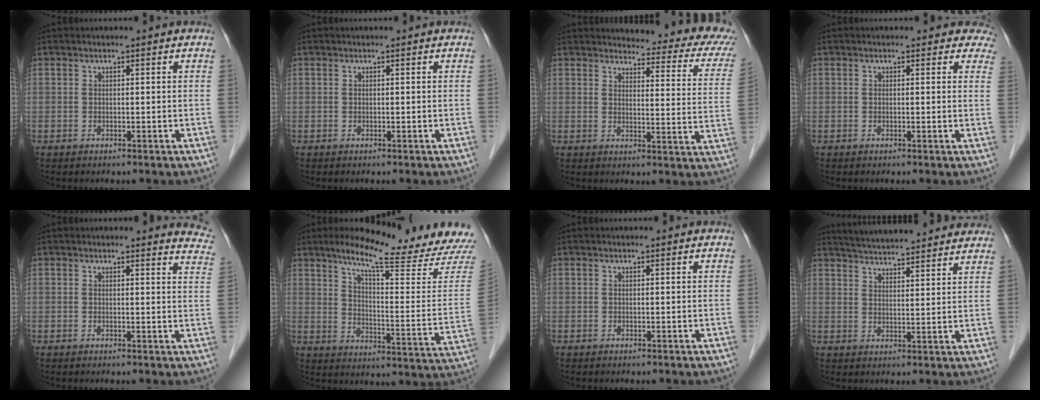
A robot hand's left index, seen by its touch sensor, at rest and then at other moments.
{"total": 0.0}
{"total": 17.1, "force": [15.7, 3.4, 5.9], "torque": [-0.041, -0.065, 0.146]}
{"total": 3.4, "force": [2.8, 1.9, 0.1], "torque": [0.027, -0.010, 0.000]}
{"total": 6.9, "force": [6.7, 1.1, 0.9], "torque": [0.021, -0.035, 0.034]}
{"total": 19.7, "force": [17.4, -0.7, 9.1], "torque": [-0.138, -0.073, 0.227]}
{"total": 0.0}
{"total": 17.5, "force": [16.1, 2.3, 6.4], "torque": [-0.097, 0.035, 0.218]}